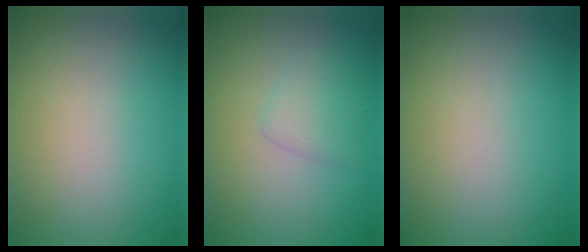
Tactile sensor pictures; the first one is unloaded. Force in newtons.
{"total": 1.6, "press": 1.6, "slide": 0.1}
{"total": 0.0}